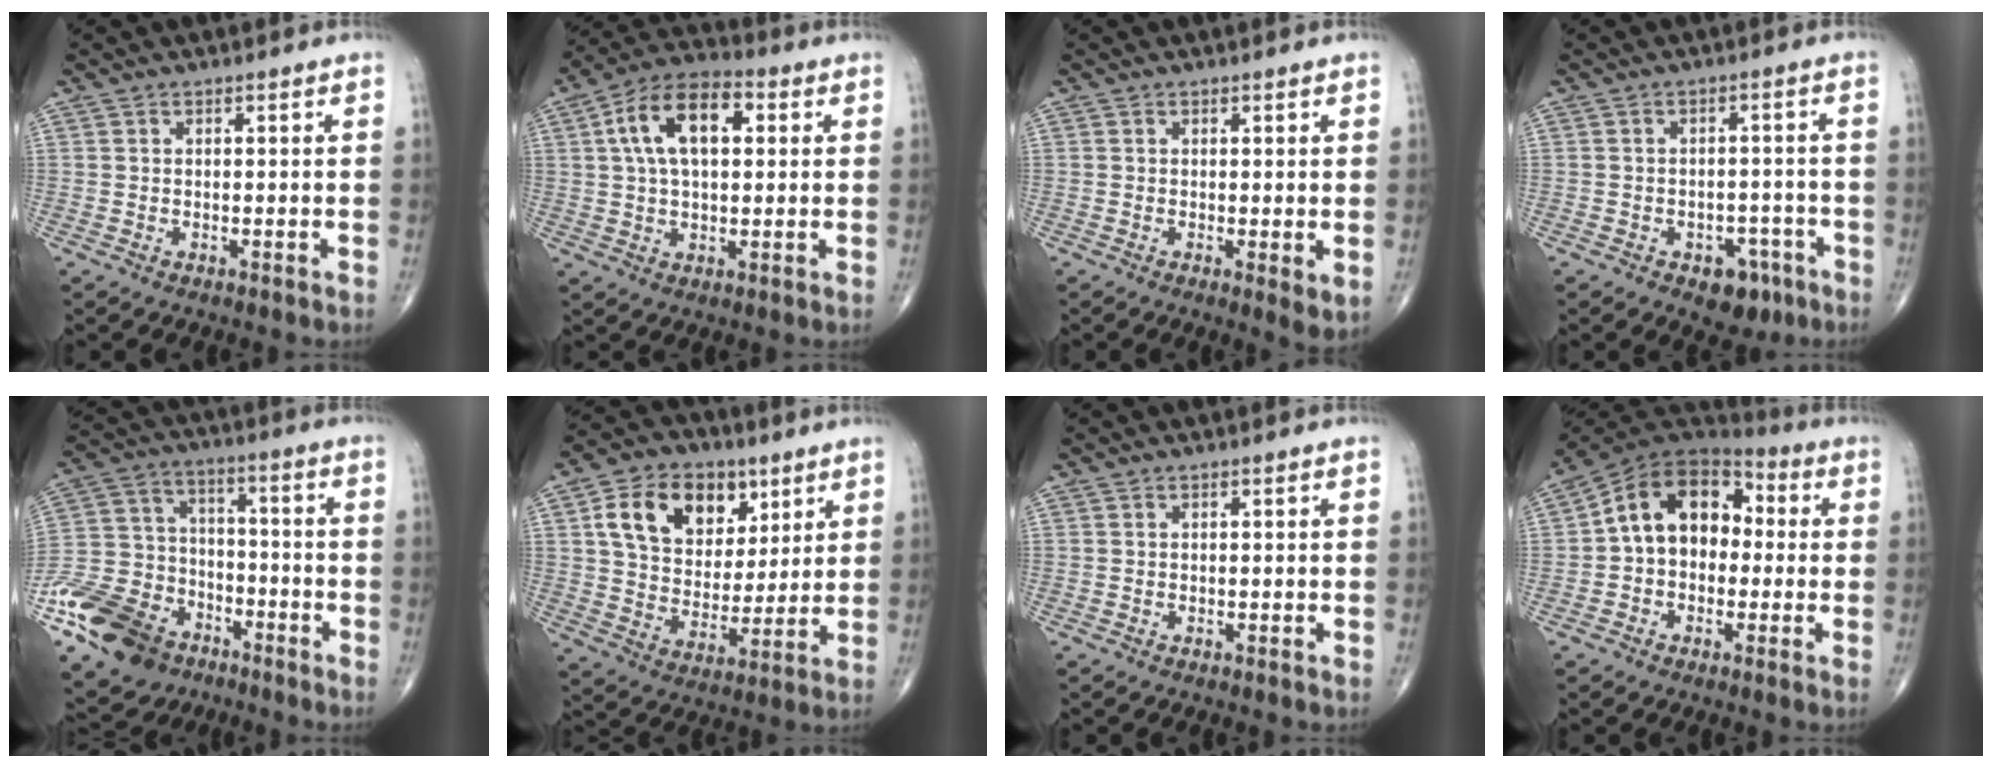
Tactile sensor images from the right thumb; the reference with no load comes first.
{"total": 13.6, "force": [3.3, 7.4, 10.9], "torque": [-0.184, 0.023, 0.052]}
{"total": 3.0, "force": [-0.1, 0.9, 2.9], "torque": [-0.046, -0.014, -0.004]}
{"total": 6.3, "force": [-3.5, 4.1, 3.4], "torque": [-0.017, 0.026, -0.042]}
{"total": 18.7, "force": [-11.2, 12.5, 8.3], "torque": [-0.150, 0.058, -0.202]}
{"total": 17.1, "force": [6.9, 12.1, 9.9], "torque": [-0.133, -0.017, 0.123]}
{"total": 0.0}
{"total": 14.3, "force": [0.6, 10.3, 9.9], "torque": [-0.125, 0.045, -0.007]}